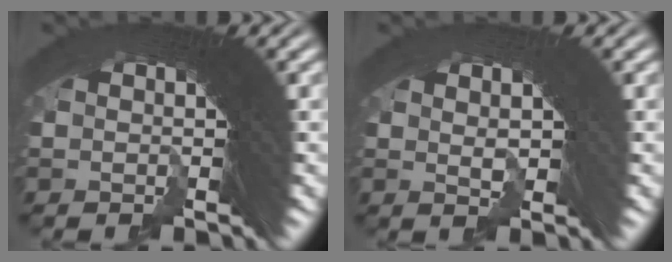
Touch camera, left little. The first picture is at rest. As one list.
[{"total": 1.6, "force": [0.0, 1.2, 1.0], "torque": [-0.018, -0.006, 0.005]}]